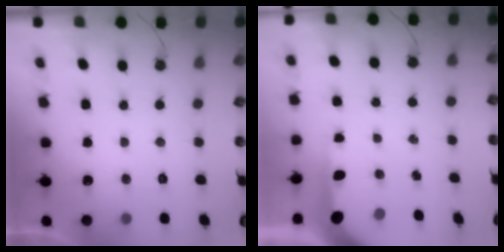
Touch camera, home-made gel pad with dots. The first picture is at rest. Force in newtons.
{"total": 7.6, "press": 7.5, "slide": 0.6}